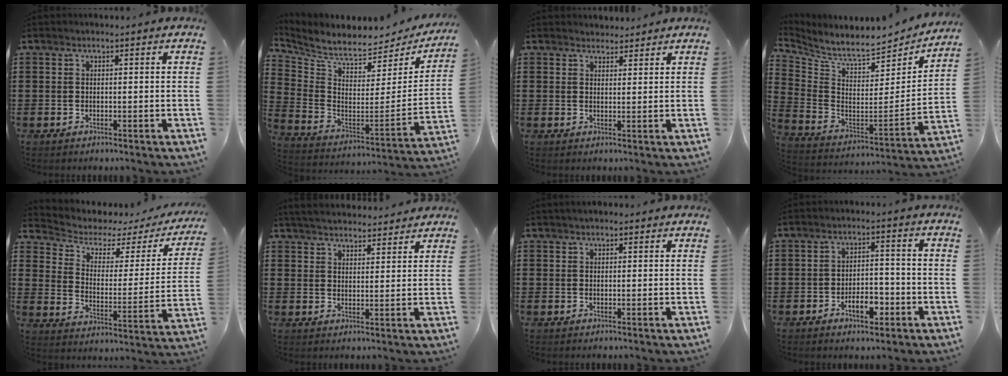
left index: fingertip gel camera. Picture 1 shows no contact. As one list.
[{"total": 5.6, "force": [5.1, 1.2, 2.1], "torque": [-0.070, -0.052, 0.085]}, {"total": 2.2, "force": [2.1, 0.8, 0.0], "torque": [0.003, -0.002, 0.039]}, {"total": 7.3, "force": [6.6, 0.8, 3.0], "torque": [-0.091, -0.059, 0.108]}, {"total": 3.4, "force": [2.5, 1.8, 1.6], "torque": [-0.051, -0.017, 0.034]}, {"total": 4.0, "force": [3.9, 0.3, 0.5], "torque": [-0.023, -0.013, 0.072]}, {"total": 1.0, "force": [0.8, 0.4, 0.4], "torque": [-0.009, 0.004, 0.014]}, {"total": 5.2, "force": [-2.7, 2.5, 3.7], "torque": [-0.053, 0.006, -0.051]}]